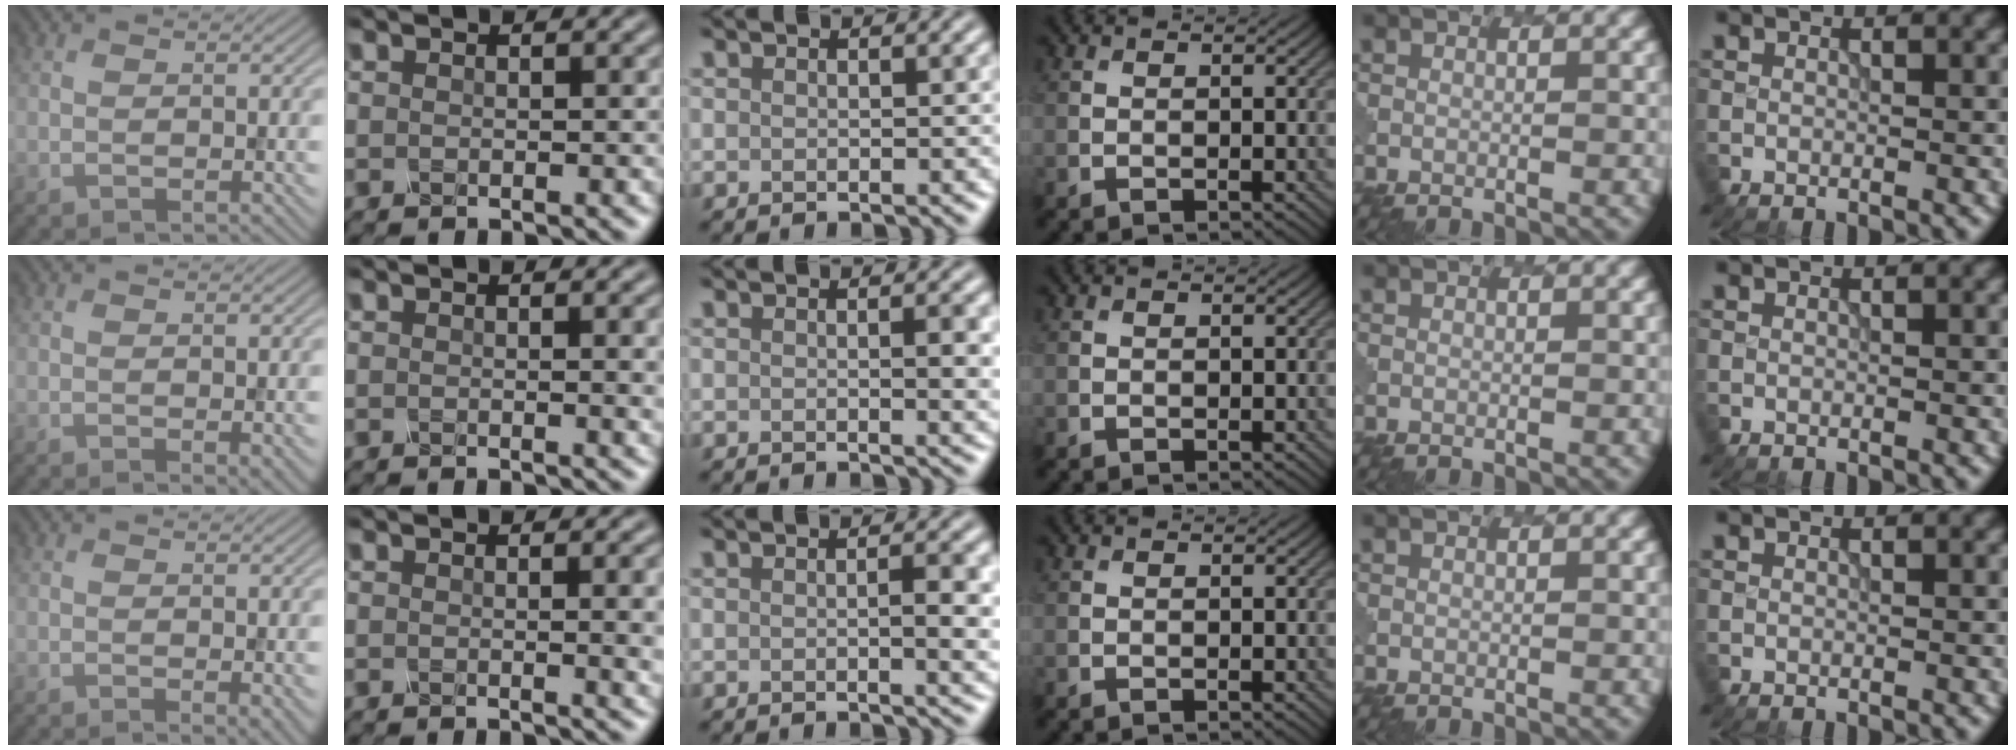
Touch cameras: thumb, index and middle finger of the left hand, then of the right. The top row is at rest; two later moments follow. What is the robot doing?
{"motion": "unscrew", "object": "spray bottle"}